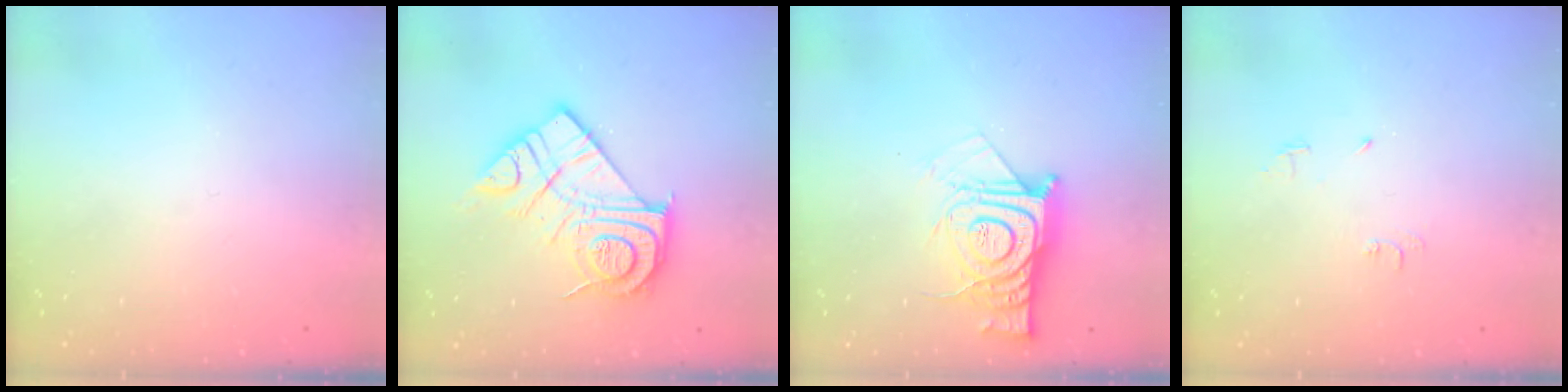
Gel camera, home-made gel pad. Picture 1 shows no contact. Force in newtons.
{"total": 18.1, "press": 18.0, "slide": 1.5}
{"total": 14.2, "press": 14.2, "slide": 1.2}
{"total": 4.7, "press": 4.7, "slide": 0.7}